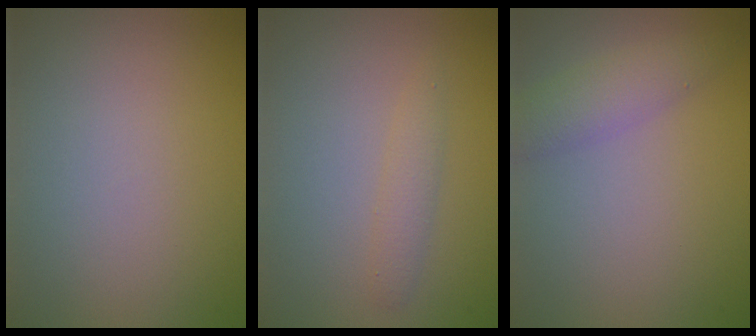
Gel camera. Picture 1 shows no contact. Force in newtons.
{"total": 1.4, "press": 1.4, "slide": 0.0}
{"total": 2.5, "press": 2.5, "slide": 0.1}